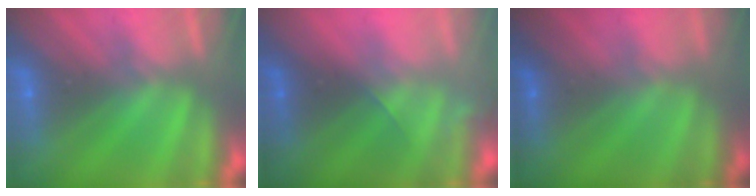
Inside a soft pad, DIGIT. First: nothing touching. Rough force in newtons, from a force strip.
{"total": 1.8}
{"total": 1.1}